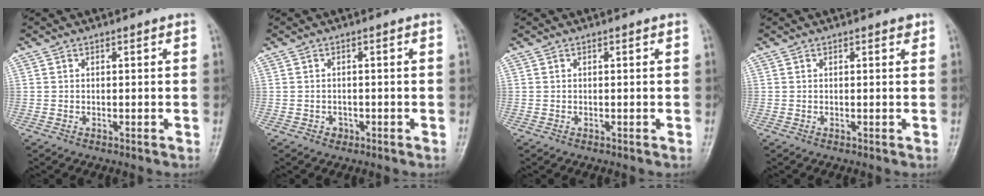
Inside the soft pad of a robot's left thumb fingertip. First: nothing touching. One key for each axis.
{"total": 1.3, "fx": -0.7, "fy": 1.1, "fz": 0.3, "tx": 0.000, "ty": 0.007, "tz": -0.010}
{"total": 0.0}
{"total": 0.8, "fx": 0.5, "fy": 0.4, "fz": 0.5, "tx": -0.004, "ty": -0.002, "tz": 0.003}